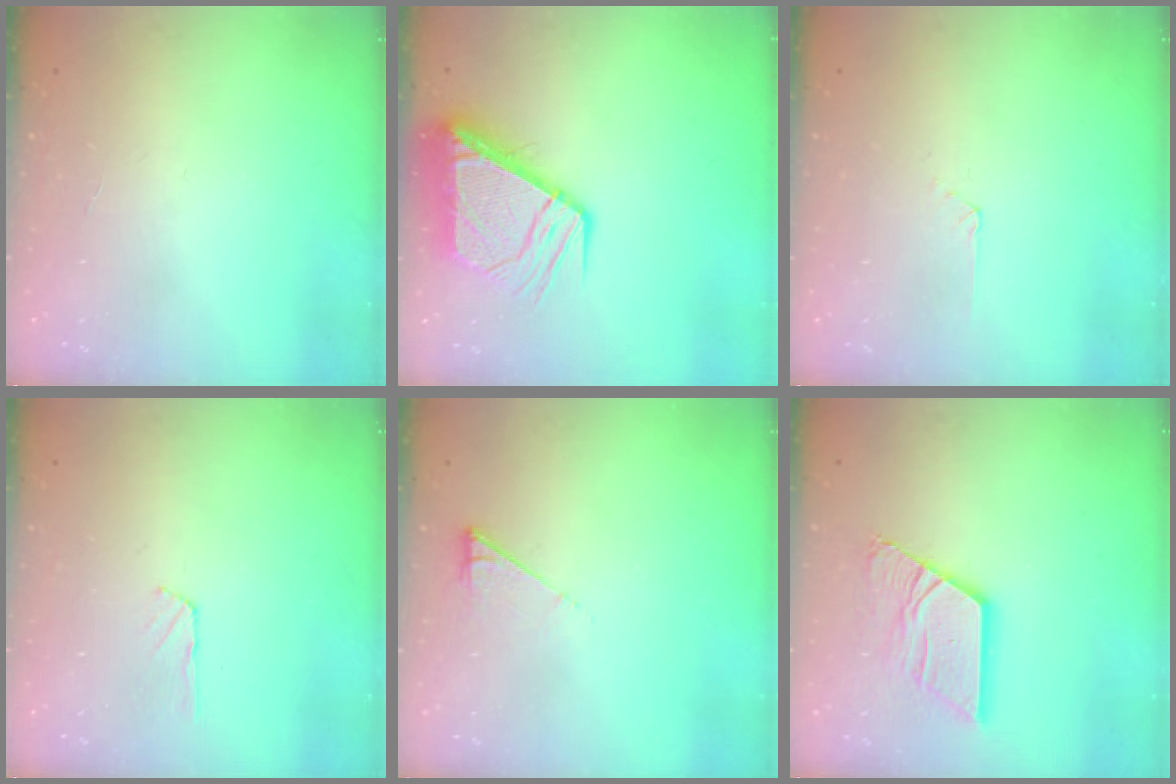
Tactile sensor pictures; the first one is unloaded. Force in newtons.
{"total": 11.3, "press": 11.2, "slide": 1.3}
{"total": 1.5, "press": 1.4, "slide": 0.2}
{"total": 3.2, "press": 3.2, "slide": 0.2}
{"total": 4.1, "press": 4.0, "slide": 0.6}
{"total": 13.5, "press": 13.4, "slide": 1.5}